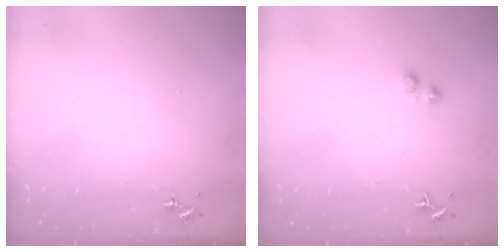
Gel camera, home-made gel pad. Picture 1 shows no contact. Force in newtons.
{"total": 3.0, "press": 2.9, "slide": 0.7}